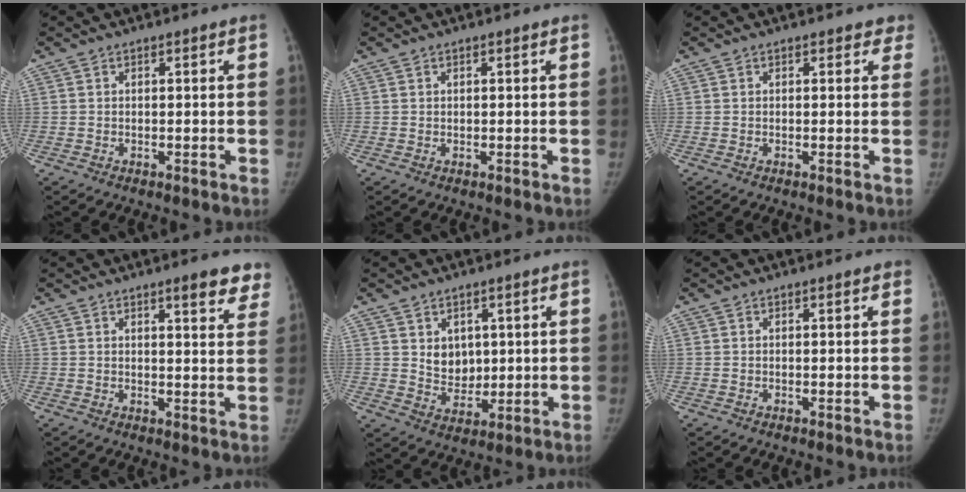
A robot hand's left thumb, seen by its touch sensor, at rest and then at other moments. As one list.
[{"total": 0.0}, {"total": 2.0, "force": [1.4, 1.3, 0.6], "torque": [0.025, -0.002, 0.004]}, {"total": 7.3, "force": [5.2, 1.8, 4.7], "torque": [-0.032, -0.025, 0.059]}, {"total": 6.1, "force": [1.6, 4.8, 3.3], "torque": [-0.023, -0.018, 0.041]}, {"total": 0.6, "force": [0.4, 0.2, 0.5], "torque": [-0.007, 0.000, 0.002]}]